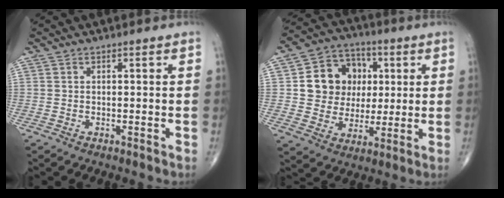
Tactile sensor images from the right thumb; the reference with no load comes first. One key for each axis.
{"total": 13.5, "fx": 2.4, "fy": 11.8, "fz": 6.1, "tx": -0.053, "ty": 0.008, "tz": 0.043}